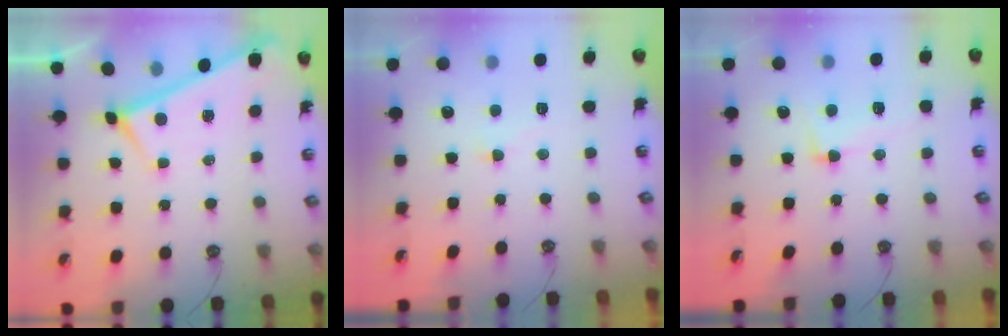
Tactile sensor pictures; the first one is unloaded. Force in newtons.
{"total": 2.7, "press": 2.5, "slide": 1.1}
{"total": 4.7, "press": 4.4, "slide": 1.6}